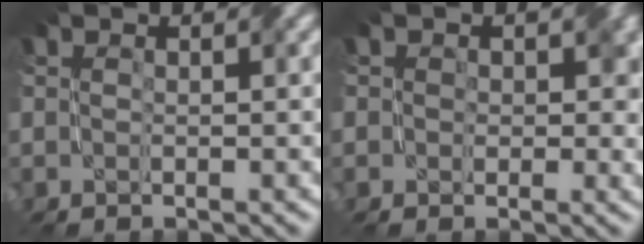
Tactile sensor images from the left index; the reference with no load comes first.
{"total": 3.4, "force": [1.0, 2.6, 2.0], "torque": [-0.020, -0.003, 0.007]}